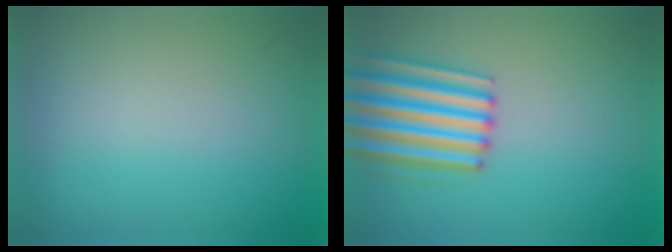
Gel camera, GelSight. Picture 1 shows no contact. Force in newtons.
{"total": 4.7}